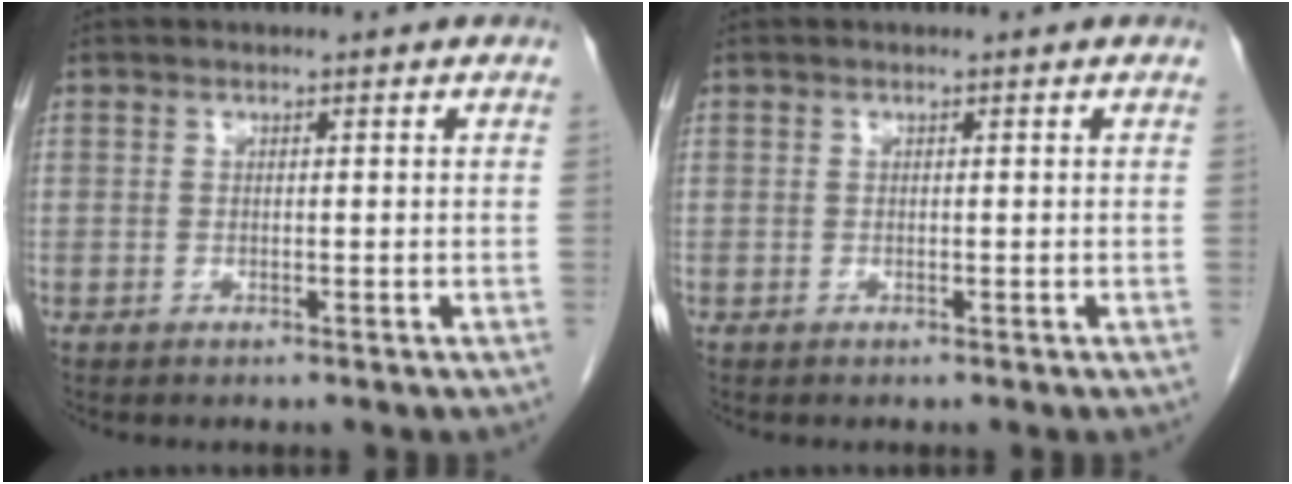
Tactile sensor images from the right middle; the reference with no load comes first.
{"total": 0.0}